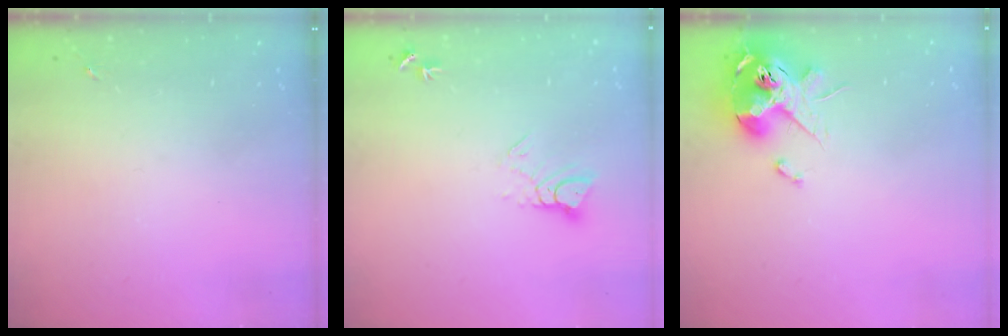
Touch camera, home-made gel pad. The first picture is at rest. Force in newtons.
{"total": 5.1, "press": 5.1, "slide": 0.3}
{"total": 13.4, "press": 13.3, "slide": 1.4}